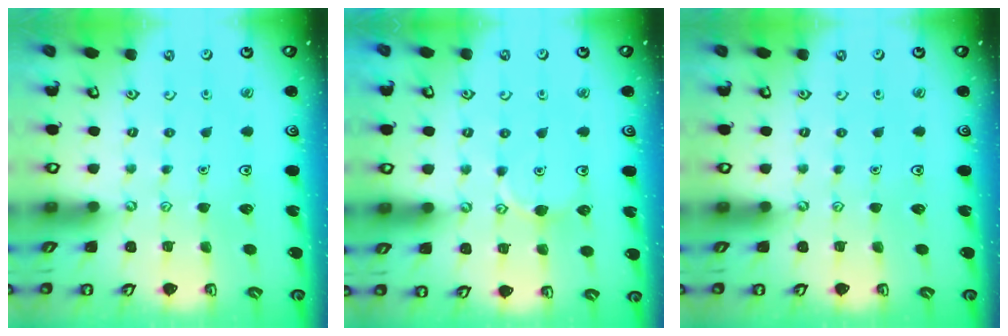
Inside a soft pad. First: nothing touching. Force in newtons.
{"total": 5.9, "press": 5.9, "slide": 0.3}
{"total": 0.0}